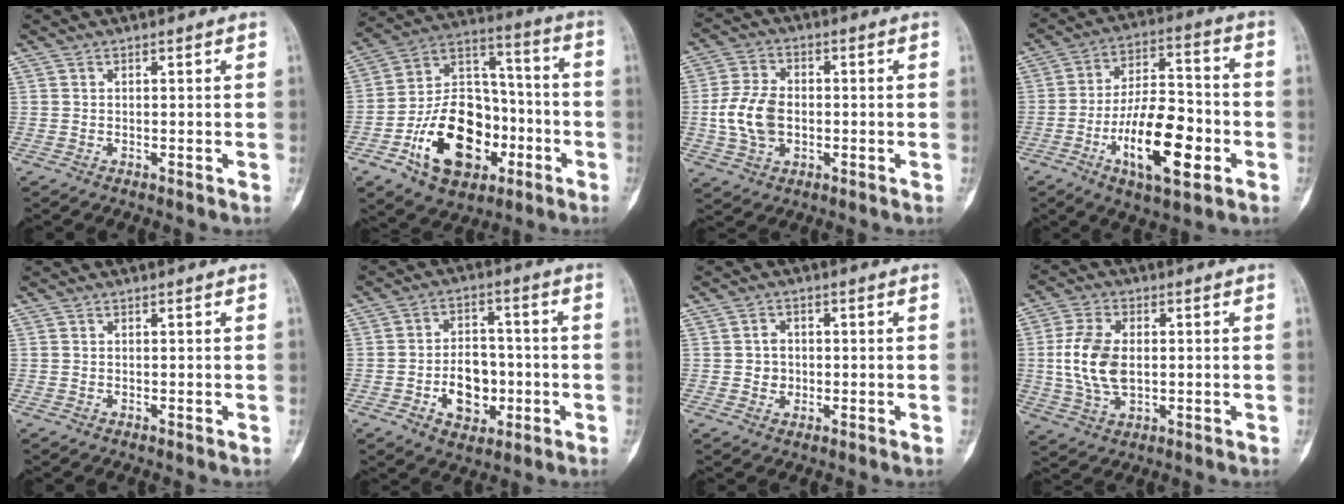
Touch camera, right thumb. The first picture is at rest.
{"total": 21.3, "force": [-7.6, 14.4, 13.8], "torque": [-0.193, 0.065, -0.120]}
{"total": 9.7, "force": [-0.8, 6.6, 7.0], "torque": [-0.129, 0.009, -0.017]}
{"total": 17.1, "force": [-5.7, 7.1, 14.5], "torque": [-0.231, 0.029, -0.091]}
{"total": 0.0}
{"total": 10.2, "force": [-2.6, 7.3, 6.6], "torque": [-0.069, 0.023, -0.038]}
{"total": 3.2, "force": [-0.1, 2.9, 1.3], "torque": [-0.003, 0.006, -0.003]}
{"total": 10.8, "force": [0.3, 6.5, 8.6], "torque": [-0.175, 0.002, 0.011]}